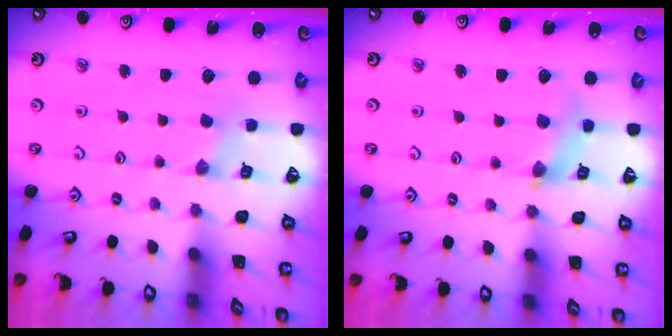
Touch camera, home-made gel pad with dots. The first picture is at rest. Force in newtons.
{"total": 4.1, "press": 4.1, "slide": 0.4}